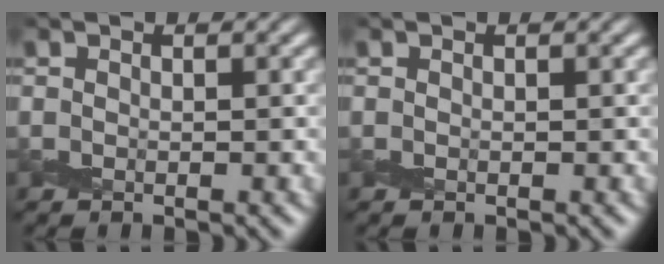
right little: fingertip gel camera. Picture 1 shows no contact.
{"total": 0.0}